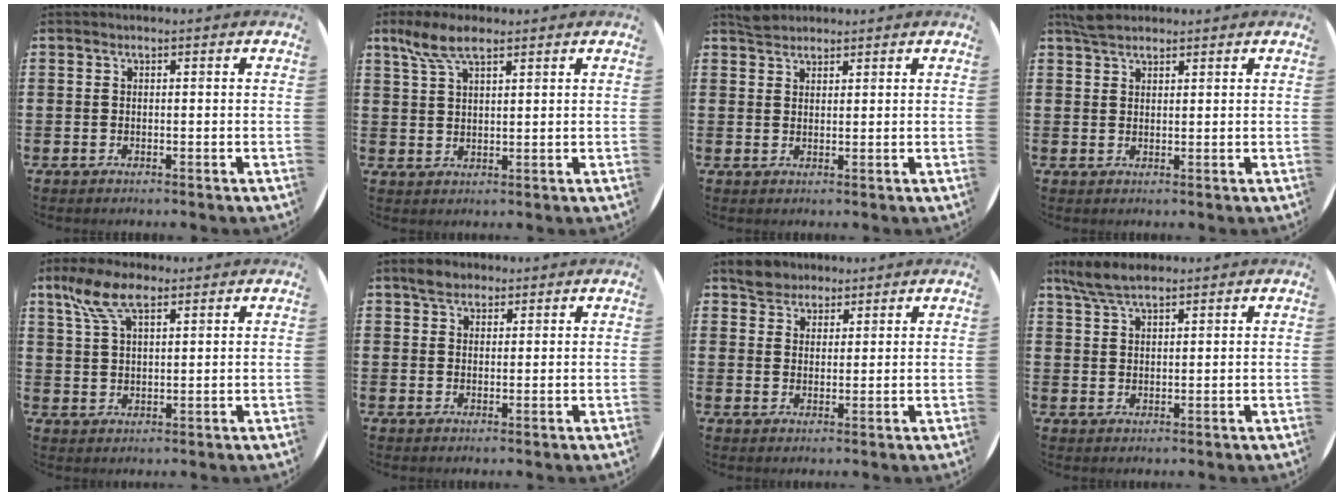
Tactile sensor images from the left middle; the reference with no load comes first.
{"total": 5.6, "force": [3.8, 1.9, 3.6], "torque": [-0.080, 0.005, 0.069]}
{"total": 2.1, "force": [2.0, 0.7, 0.1], "torque": [0.003, 0.002, 0.038]}
{"total": 2.6, "force": [2.4, 0.8, 0.8], "torque": [-0.012, 0.004, 0.043]}
{"total": 7.1, "force": [4.3, 3.0, 4.7], "torque": [-0.104, 0.005, 0.079]}
{"total": 2.6, "force": [2.2, 1.3, 0.6], "torque": [-0.007, 0.005, 0.040]}
{"total": 3.7, "force": [3.3, 1.7, -0.2], "torque": [0.001, 0.002, 0.063]}
{"total": 4.9, "force": [4.0, 1.2, 2.5], "torque": [-0.056, -0.001, 0.075]}